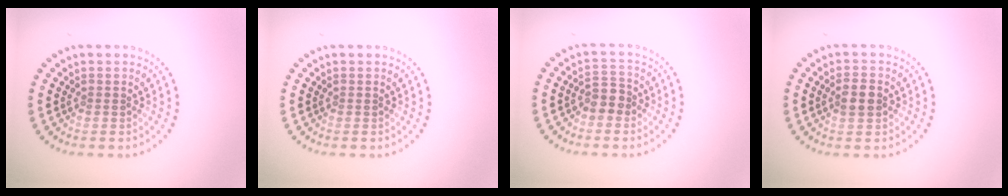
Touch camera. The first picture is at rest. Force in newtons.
{"total": 0.0}
{"total": 2.2, "press": 2.0, "slide": 1.0}
{"total": 2.2, "press": 2.2, "slide": 0.2}